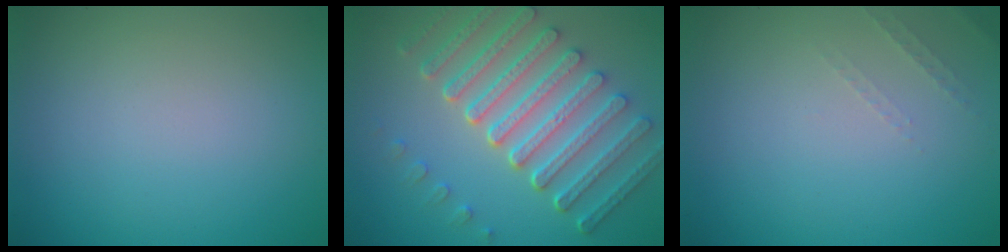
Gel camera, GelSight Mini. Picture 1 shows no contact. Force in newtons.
{"total": 7.7, "press": 5.9, "slide": 5.0}
{"total": 0.9, "press": 0.9, "slide": 0.3}